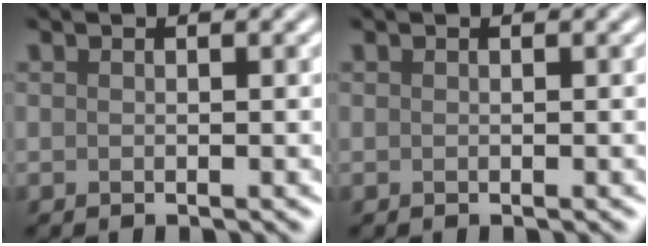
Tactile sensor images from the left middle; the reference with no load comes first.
{"total": 0.0}